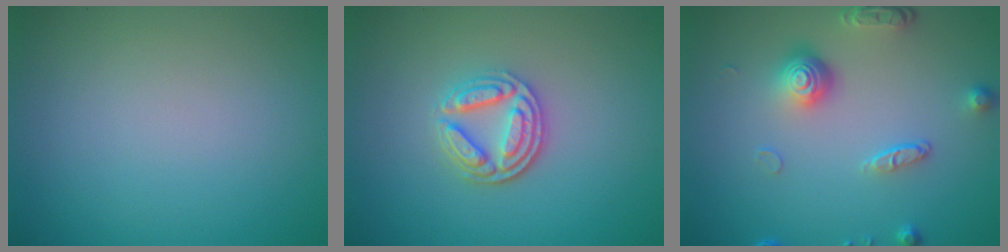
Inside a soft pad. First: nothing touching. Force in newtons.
{"total": 3.6, "press": 3.2, "slide": 1.8}
{"total": 4.2, "press": 3.1, "slide": 2.9}